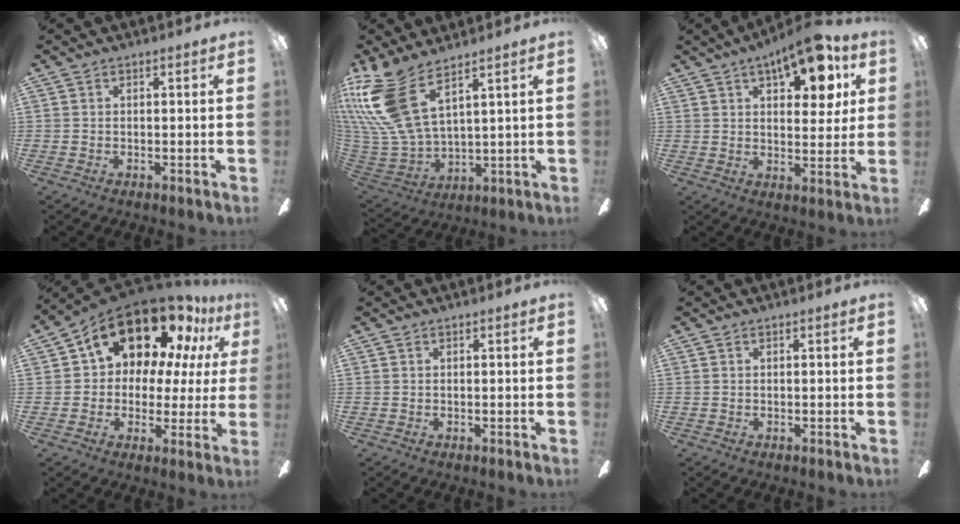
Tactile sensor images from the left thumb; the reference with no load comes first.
{"total": 19.2, "force": [10.8, 8.2, 13.6], "torque": [-0.316, -0.062, 0.194]}
{"total": 13.7, "force": [7.7, 5.8, 9.7], "torque": [-0.123, -0.031, 0.126]}
{"total": 19.6, "force": [12.8, 11.0, 9.9], "torque": [-0.155, -0.083, 0.227]}
{"total": 0.0}
{"total": 0.0}